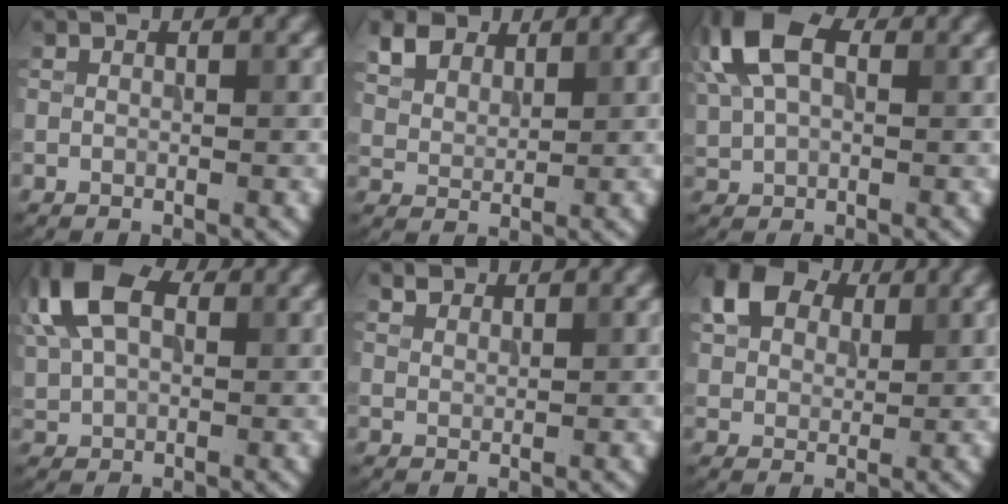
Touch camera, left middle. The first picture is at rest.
{"total": 5.0, "force": [3.6, 2.8, 2.0], "torque": [-0.065, 0.005, 0.068]}
{"total": 7.5, "force": [2.8, 4.3, 5.4], "torque": [-0.135, 0.021, 0.046]}
{"total": 8.4, "force": [3.2, 5.0, 5.9], "torque": [-0.144, 0.024, 0.051]}
{"total": 1.3, "force": [1.2, 0.5, 0.2], "torque": [-0.005, 0.003, 0.027]}
{"total": 6.0, "force": [3.1, 4.0, 3.2], "torque": [-0.079, 0.018, 0.045]}